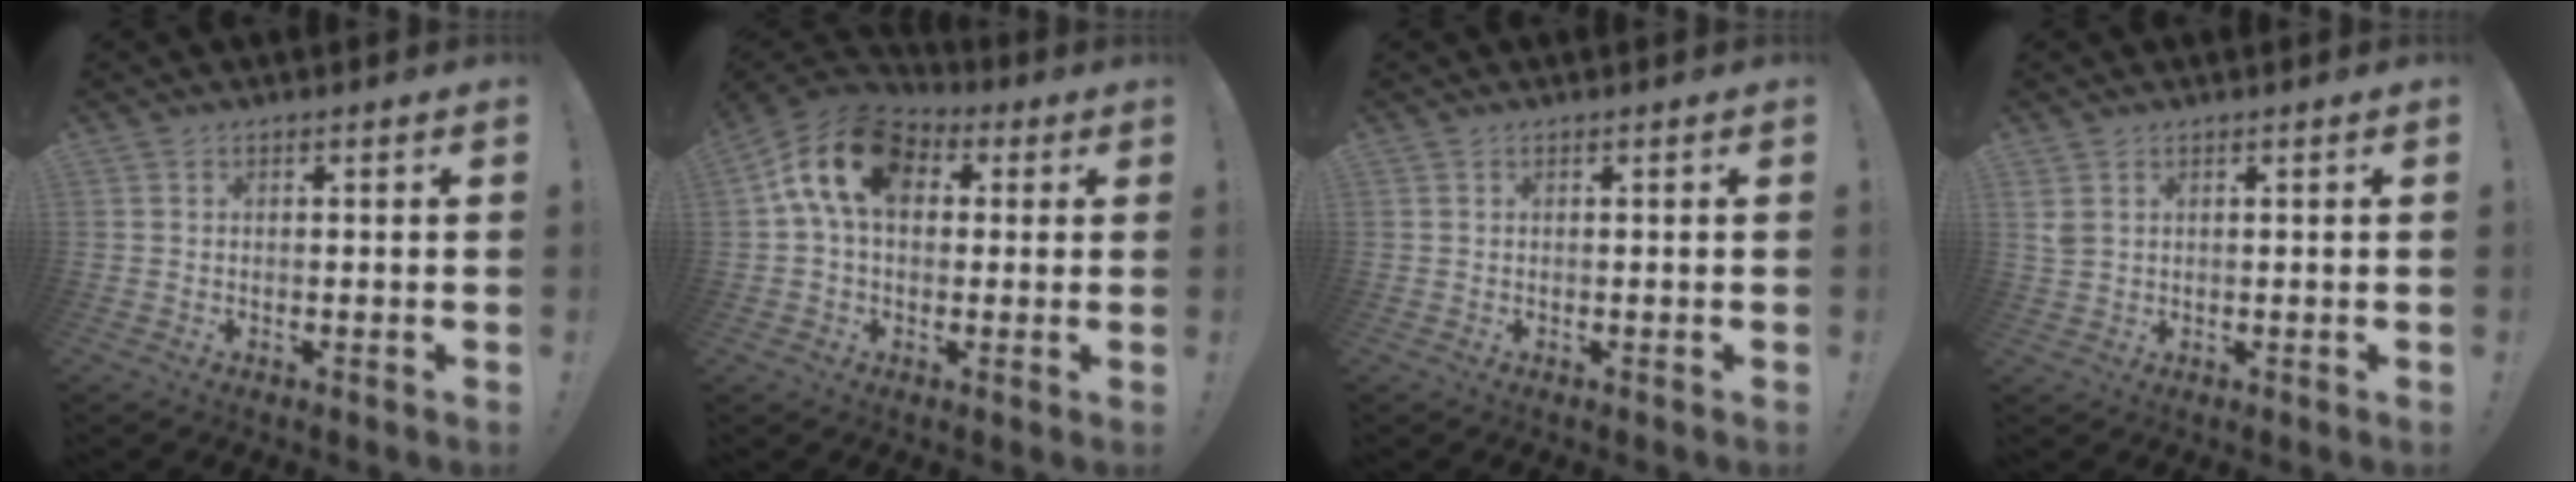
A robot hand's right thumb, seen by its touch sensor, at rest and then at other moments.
{"total": 15.5, "force": [4.2, 10.0, 11.1], "torque": [-0.197, 0.008, 0.078]}
{"total": 0.0}
{"total": 2.4, "force": [1.1, 1.5, 1.4], "torque": [-0.020, -0.001, 0.021]}